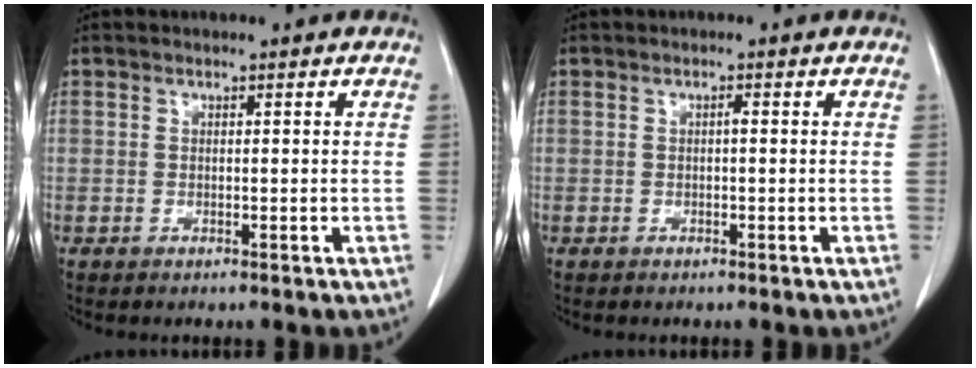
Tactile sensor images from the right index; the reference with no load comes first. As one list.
[{"total": 0.6, "force": [0.0, 0.1, 0.6], "torque": [-0.010, 0.002, 0.000]}]